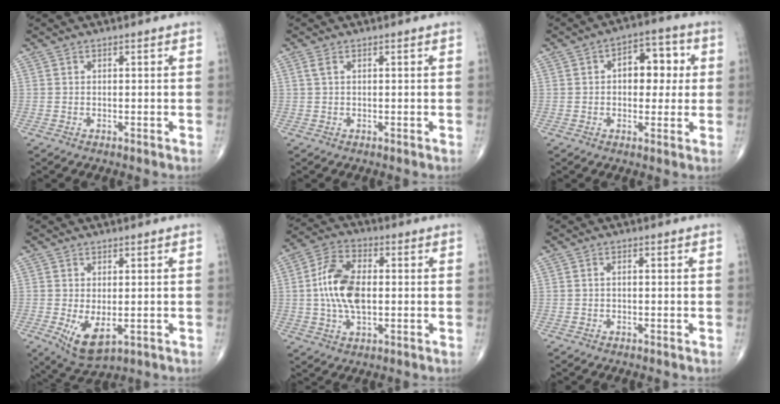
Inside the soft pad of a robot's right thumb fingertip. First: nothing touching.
{"total": 1.1, "force": [0.4, 0.5, 1.0], "torque": [-0.028, 0.011, 0.010]}
{"total": 9.5, "force": [1.3, 5.9, 7.3], "torque": [-0.065, 0.018, 0.015]}
{"total": 6.7, "force": [-1.4, 3.3, 5.7], "torque": [-0.099, -0.017, -0.010]}
{"total": 12.0, "force": [0.1, 6.5, 10.0], "torque": [-0.197, 0.014, 0.000]}
{"total": 0.7, "force": [-0.1, 0.3, 0.6], "torque": [-0.012, 0.001, -0.005]}